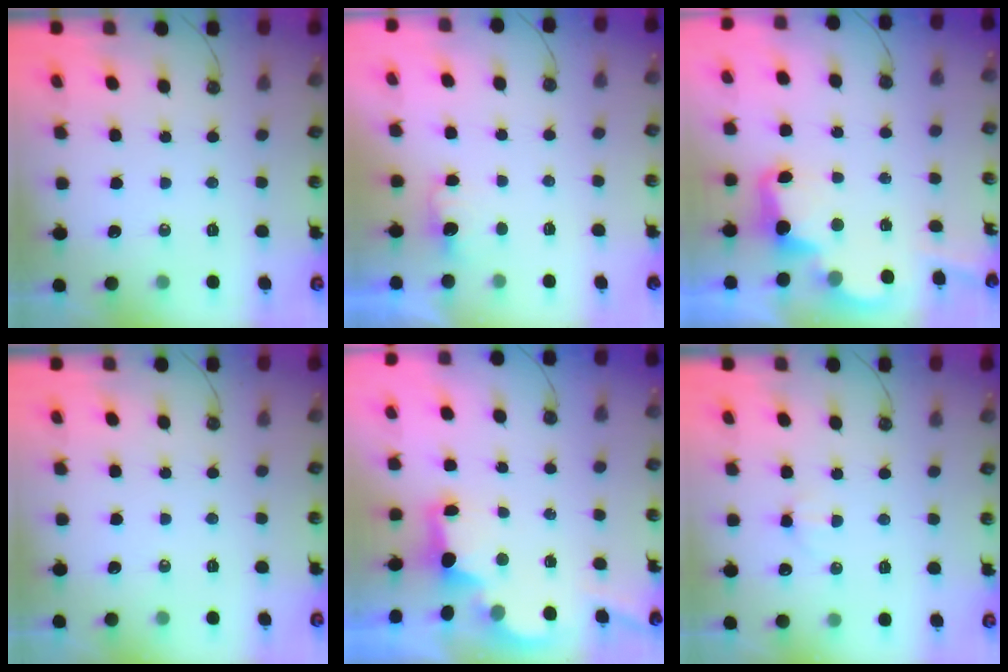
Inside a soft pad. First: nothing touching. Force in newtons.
{"total": 1.8, "press": 1.6, "slide": 0.9}
{"total": 3.6, "press": 3.6, "slide": 0.5}
{"total": 0.0}
{"total": 2.5, "press": 2.4, "slide": 0.7}
{"total": 3.8, "press": 3.7, "slide": 1.0}